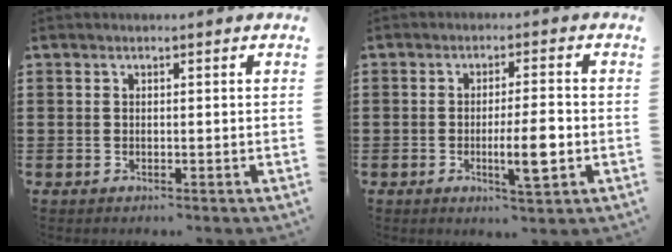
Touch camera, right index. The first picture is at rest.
{"total": 6.8, "force": [-1.6, 1.1, 6.5], "torque": [-0.112, -0.007, -0.028]}